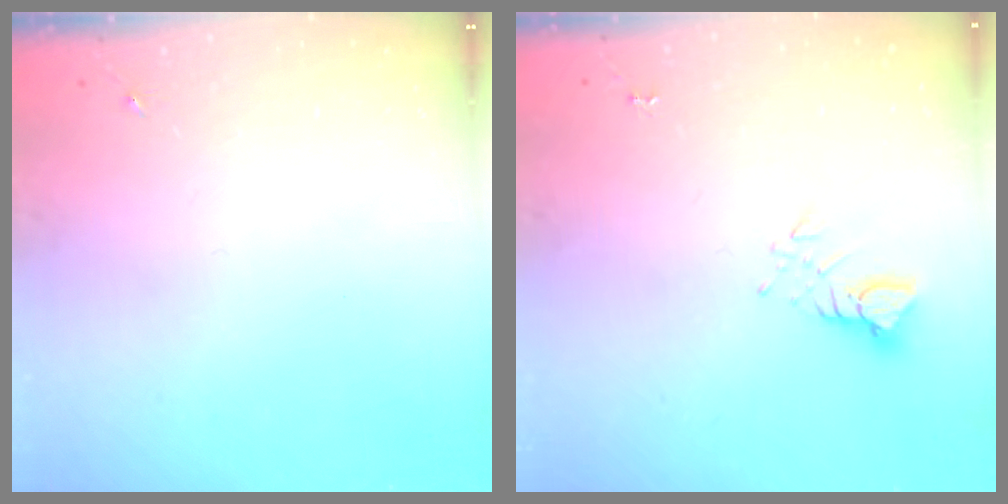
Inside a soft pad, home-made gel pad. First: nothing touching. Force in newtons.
{"total": 3.1, "press": 3.1, "slide": 0.3}